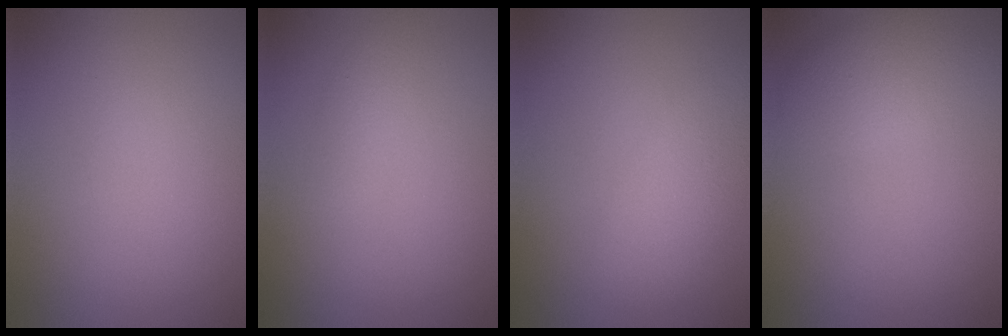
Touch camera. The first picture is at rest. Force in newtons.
{"total": 1.2, "press": 1.2, "slide": 0.0}
{"total": 4.2, "press": 4.2, "slide": 0.4}
{"total": 3.0, "press": 3.0, "slide": 0.1}